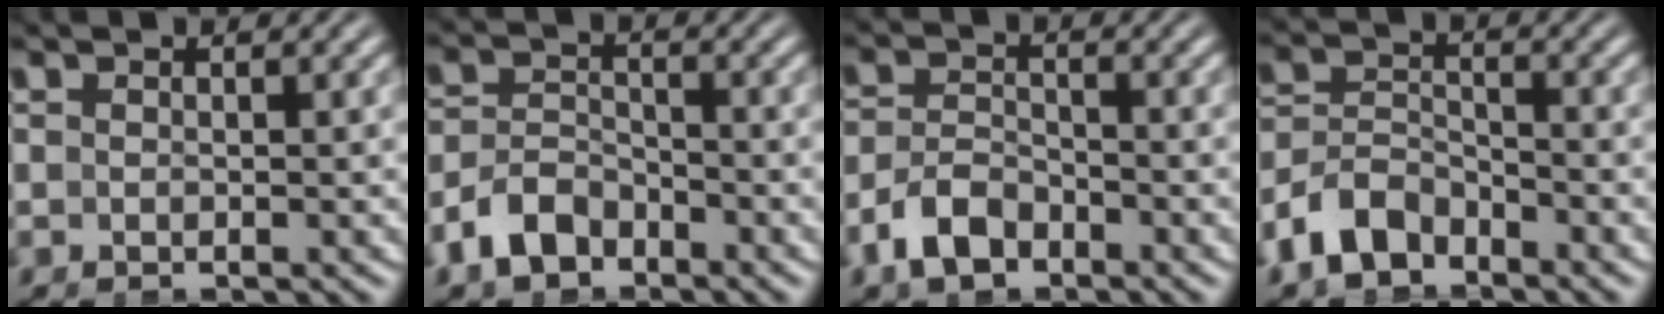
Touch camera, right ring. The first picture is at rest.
{"total": 4.2, "force": [-3.3, 2.3, 1.2], "torque": [-0.018, -0.010, -0.058]}
{"total": 3.6, "force": [-2.8, 1.8, 1.3], "torque": [-0.019, -0.008, -0.050]}
{"total": 5.2, "force": [-3.9, 3.0, 1.6], "torque": [-0.031, -0.016, -0.066]}